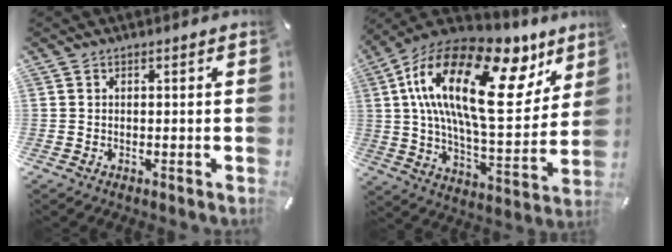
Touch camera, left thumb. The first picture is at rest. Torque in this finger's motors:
{"motor_torque": [1.94, 2.00, 1.70, -1.07, 1.05]}